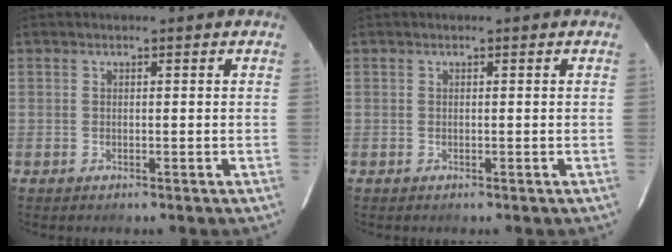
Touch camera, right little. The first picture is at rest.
{"total": 0.0}